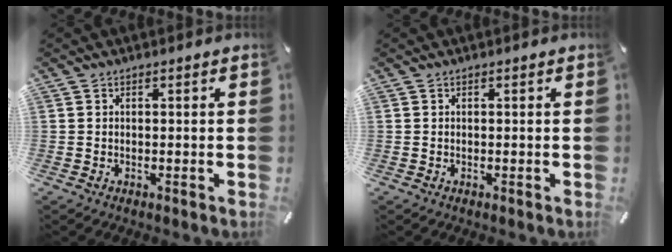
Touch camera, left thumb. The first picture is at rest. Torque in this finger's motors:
{"motor_torque": [0.00, 0.00, 0.00, 0.00, 0.00]}